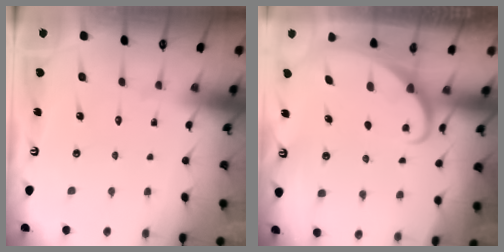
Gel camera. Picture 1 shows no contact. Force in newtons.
{"total": 1.6, "press": 1.6, "slide": 0.1}